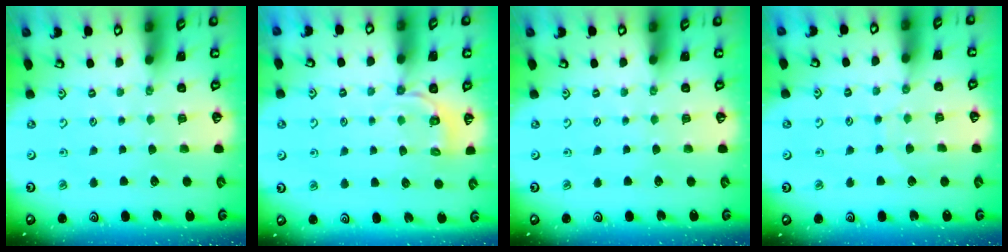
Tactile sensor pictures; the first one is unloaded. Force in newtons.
{"total": 3.3, "press": 2.8, "slide": 1.7}
{"total": 0.0}
{"total": 5.6, "press": 5.6, "slide": 0.5}